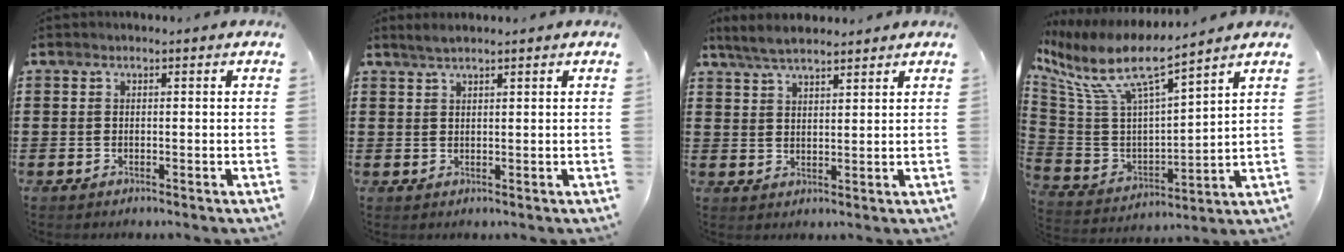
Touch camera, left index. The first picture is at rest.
{"total": 1.8, "force": [1.5, 0.0, 1.0], "torque": [-0.021, 0.000, 0.028]}
{"total": 4.4, "force": [3.9, 0.9, 2.0], "torque": [-0.049, -0.002, 0.072]}
{"total": 10.5, "force": [7.4, 1.9, 7.2], "torque": [-0.172, -0.049, 0.122]}